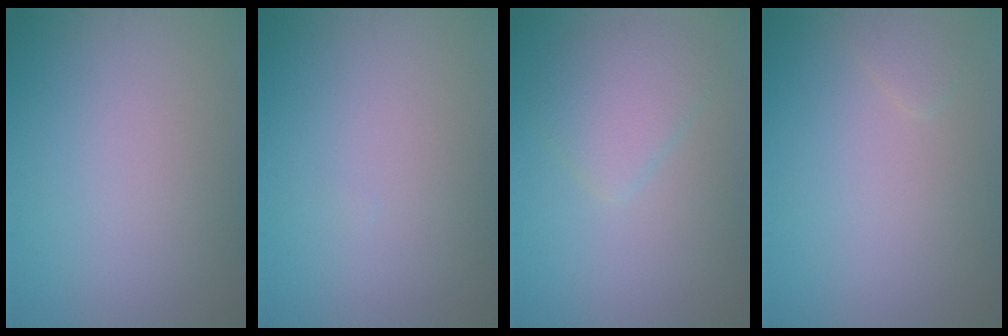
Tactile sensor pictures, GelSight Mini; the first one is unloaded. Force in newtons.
{"total": 0.0}
{"total": 3.0, "press": 3.0, "slide": 0.2}
{"total": 0.8, "press": 0.8, "slide": 0.1}